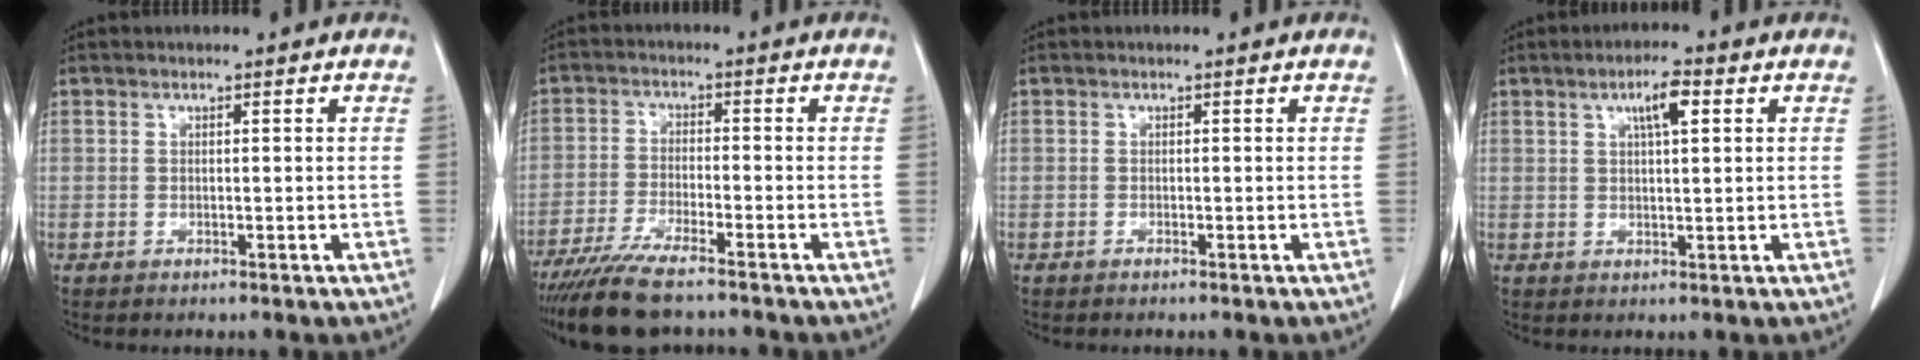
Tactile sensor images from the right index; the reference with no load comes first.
{"total": 9.6, "force": [-8.0, 1.1, 5.2], "torque": [-0.093, -0.027, -0.137]}
{"total": 0.0}
{"total": 4.4, "force": [1.8, 0.8, 4.0], "torque": [-0.072, 0.005, 0.032]}